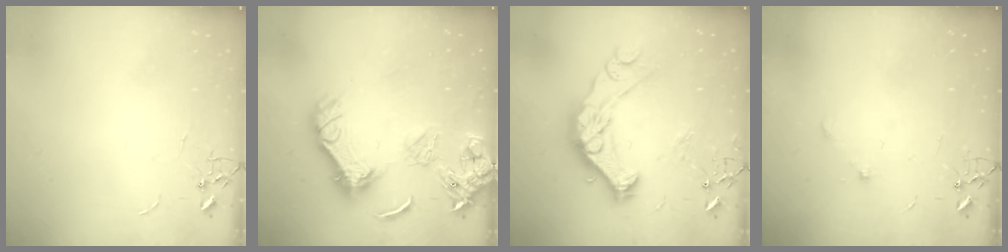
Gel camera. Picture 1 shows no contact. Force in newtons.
{"total": 17.1, "press": 17.0, "slide": 2.4}
{"total": 19.0, "press": 18.9, "slide": 1.9}
{"total": 5.0, "press": 4.9, "slide": 1.3}